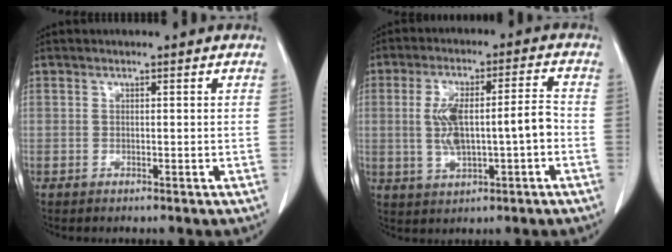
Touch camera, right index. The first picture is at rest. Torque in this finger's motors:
{"motor_torque": [0.42, -0.03, 0.25, 0.14]}